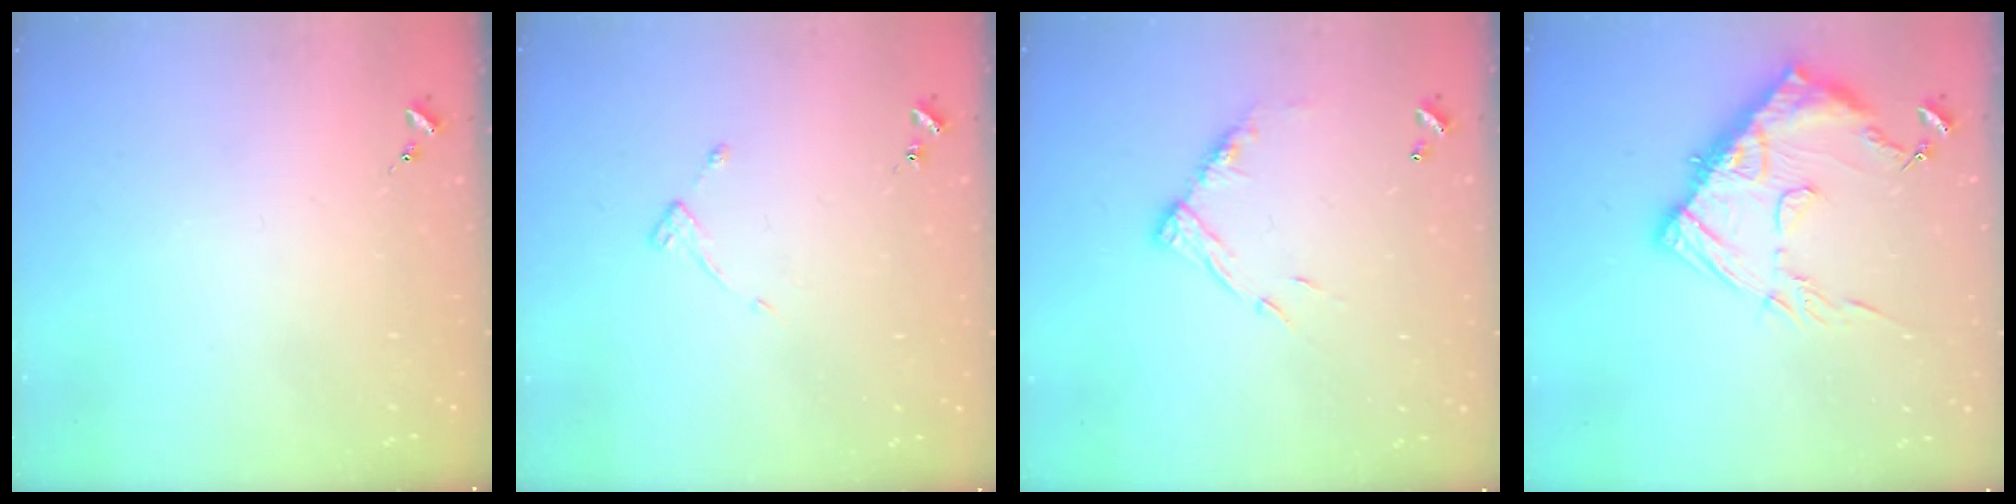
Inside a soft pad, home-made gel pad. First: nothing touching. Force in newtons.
{"total": 3.6, "press": 3.6, "slide": 0.5}
{"total": 10.9, "press": 10.9, "slide": 0.8}
{"total": 15.8, "press": 15.7, "slide": 1.6}